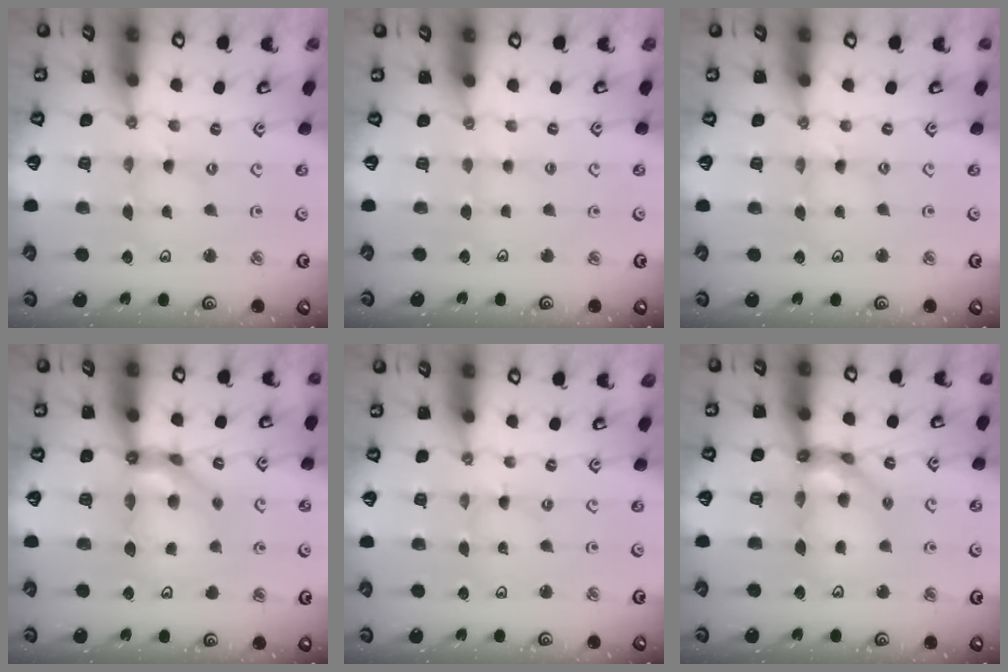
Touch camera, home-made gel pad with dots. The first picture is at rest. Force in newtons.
{"total": 1.6, "press": 1.6, "slide": 0.3}
{"total": 1.4, "press": 1.4, "slide": 0.2}
{"total": 11.5, "press": 11.4, "slide": 1.6}
{"total": 0.0}
{"total": 13.4, "press": 13.3, "slide": 1.6}